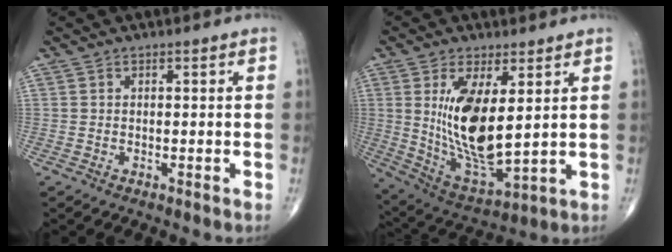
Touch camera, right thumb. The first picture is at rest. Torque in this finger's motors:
{"motor_torque": [2.19, 2.82, 1.91, 0.40, 0.20]}